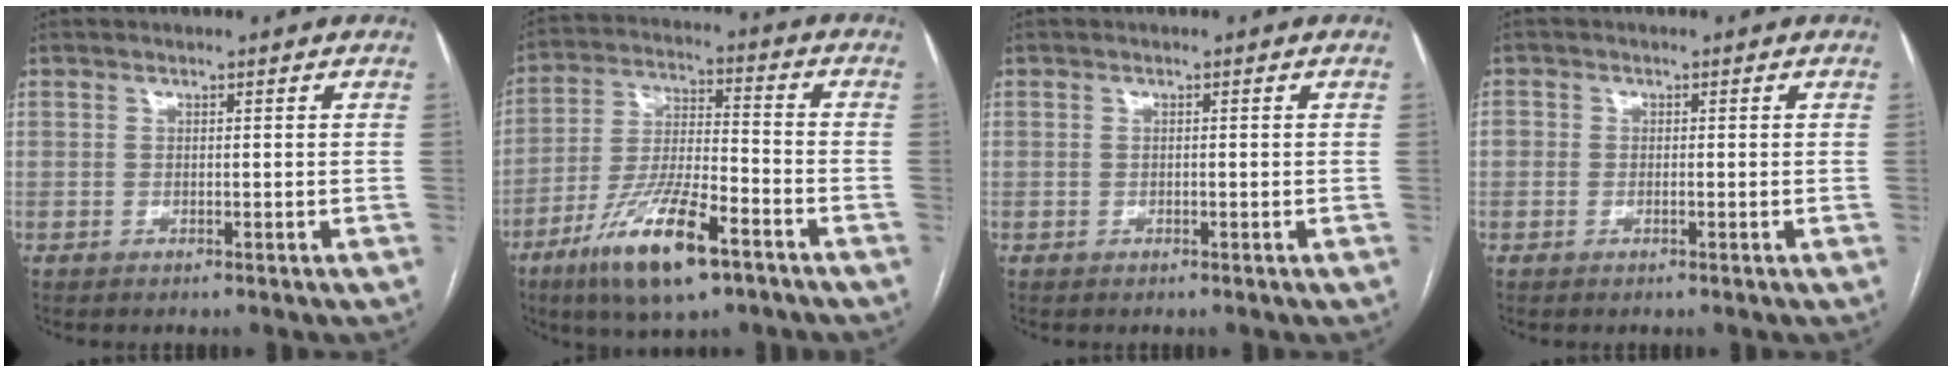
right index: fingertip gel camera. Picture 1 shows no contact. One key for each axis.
{"total": 14.6, "fx": -8.5, "fy": 3.2, "fz": 11.4, "tx": -0.224, "ty": -0.017, "tz": -0.148}
{"total": 0.0}
{"total": 2.0, "fx": -0.4, "fy": 1.5, "fz": 1.2, "tx": -0.027, "ty": 0.004, "tz": -0.006}